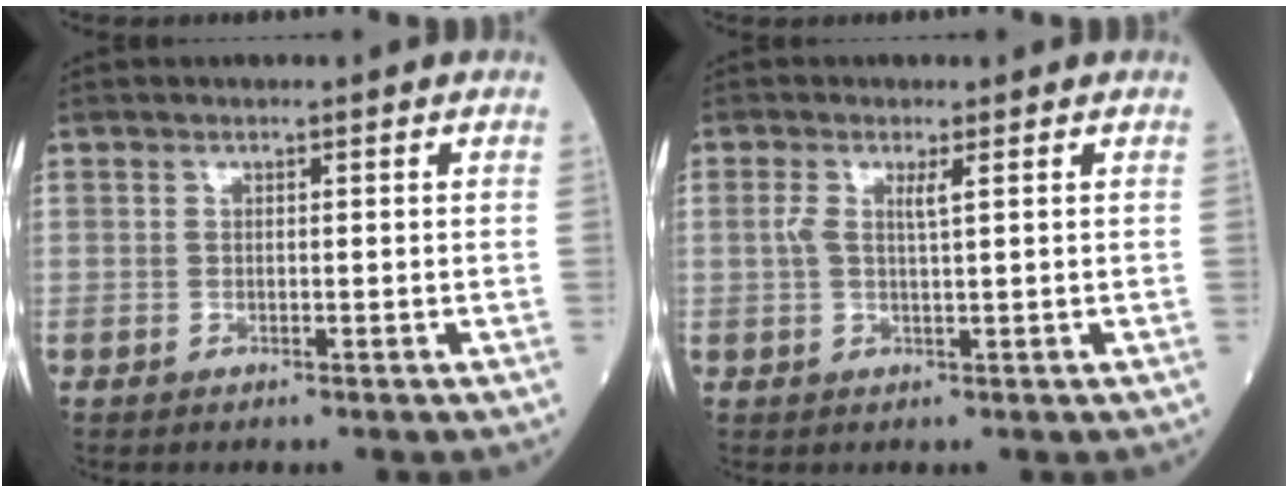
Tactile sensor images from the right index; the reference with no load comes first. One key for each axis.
{"total": 2.6, "fx": 0.8, "fy": 0.2, "fz": 2.4, "tx": -0.057, "ty": 0.007, "tz": 0.016}